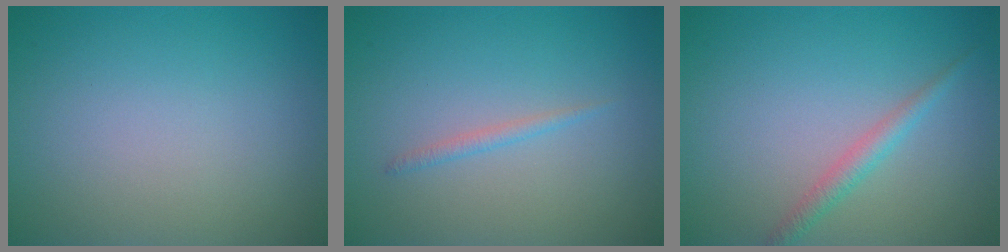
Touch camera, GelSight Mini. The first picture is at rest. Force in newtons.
{"total": 0.9, "press": 0.9, "slide": 0.1}
{"total": 1.7, "press": 1.7, "slide": 0.0}